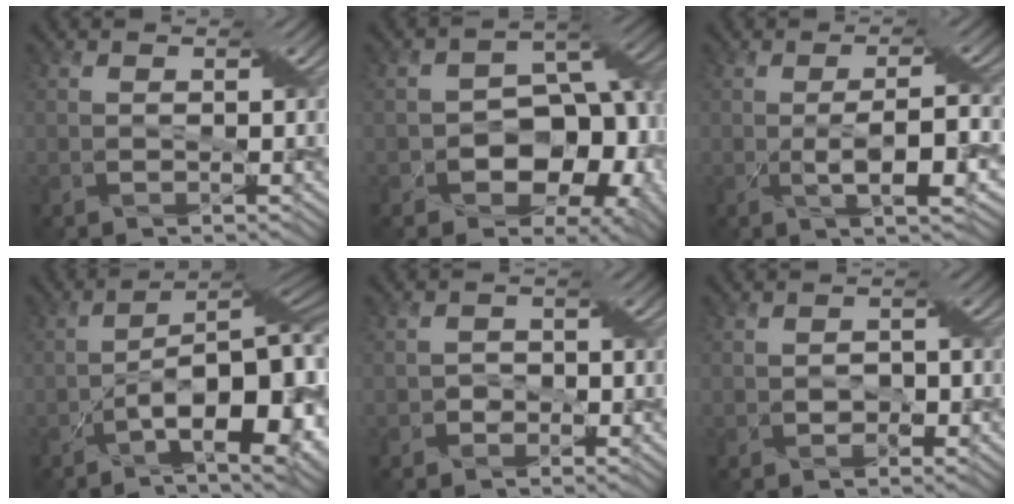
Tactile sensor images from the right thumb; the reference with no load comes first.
{"total": 12.8, "force": [-3.3, 8.8, 8.6], "torque": [-0.110, -0.020, -0.056]}
{"total": 6.2, "force": [-1.3, 1.4, 5.9], "torque": [-0.103, 0.003, -0.017]}
{"total": 17.8, "force": [-5.7, 7.2, 15.3], "torque": [-0.206, -0.010, -0.083]}
{"total": 1.8, "force": [-0.9, 1.4, 0.5], "torque": [-0.008, 0.003, -0.017]}
{"total": 1.9, "force": [-0.8, 1.4, 1.1], "torque": [-0.020, 0.001, -0.011]}